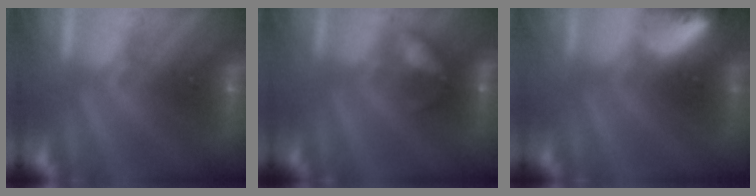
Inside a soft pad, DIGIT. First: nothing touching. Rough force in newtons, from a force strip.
{"total": 2.2}
{"total": 7.0}